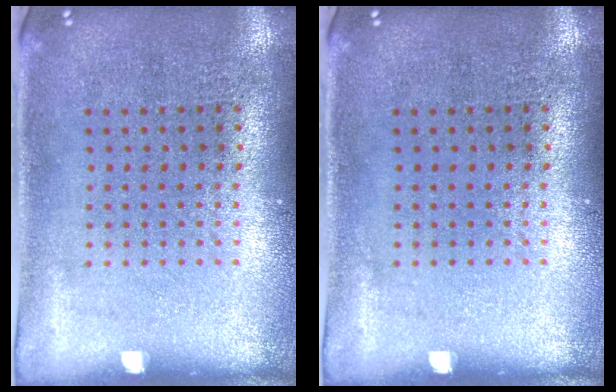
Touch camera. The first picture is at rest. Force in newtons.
{"total": 0.0}